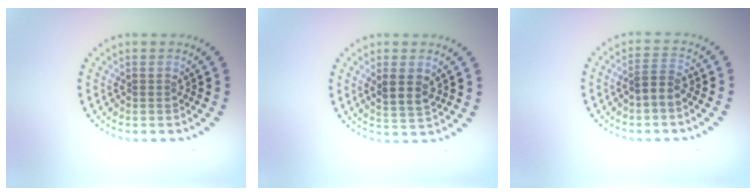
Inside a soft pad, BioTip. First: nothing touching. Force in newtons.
{"total": 2.6, "press": 2.4, "slide": 0.8}
{"total": 1.9, "press": 1.8, "slide": 0.7}